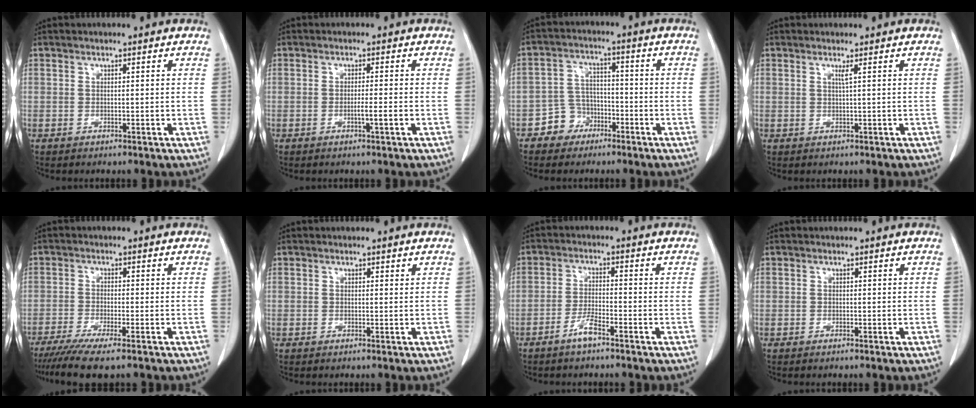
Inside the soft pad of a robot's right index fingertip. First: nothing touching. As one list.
[{"total": 1.9, "force": [-0.7, -0.3, 1.8], "torque": [-0.032, -0.002, -0.013]}, {"total": 5.6, "force": [-3.2, 4.6, 0.6], "torque": [-0.006, 0.016, -0.055]}, {"total": 0.9, "force": [0.4, -0.3, 0.8], "torque": [-0.024, -0.004, 0.010]}, {"total": 7.2, "force": [-5.5, 0.1, 4.6], "torque": [-0.071, -0.018, -0.090]}, {"total": 0.0}, {"total": 3.5, "force": [-2.6, 0.3, 2.3], "torque": [-0.048, 0.000, -0.051]}, {"total": 0.0}]